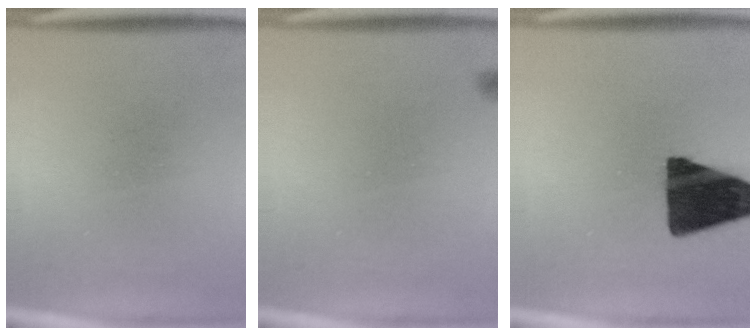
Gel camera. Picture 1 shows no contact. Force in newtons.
{"total": 0.7}
{"total": 16.9}